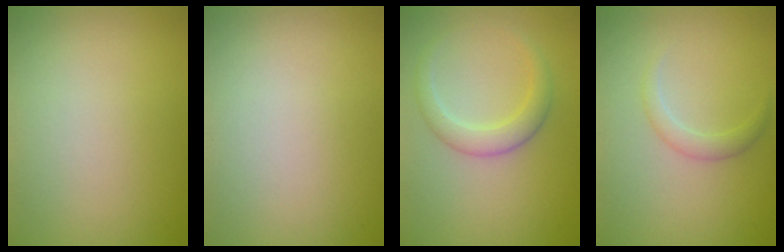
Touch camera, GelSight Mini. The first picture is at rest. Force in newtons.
{"total": 0.0}
{"total": 2.6, "press": 2.6, "slide": 0.1}
{"total": 1.4, "press": 1.4, "slide": 0.1}